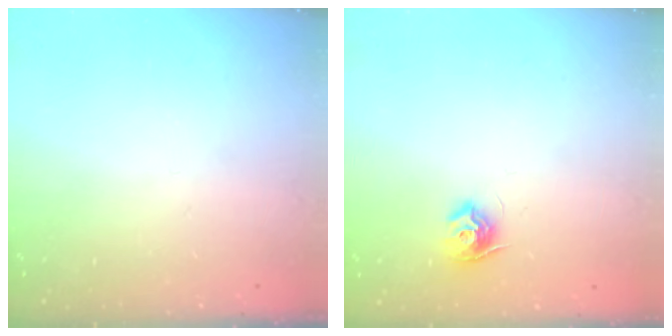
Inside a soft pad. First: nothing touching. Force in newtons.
{"total": 8.7, "press": 8.7, "slide": 0.1}